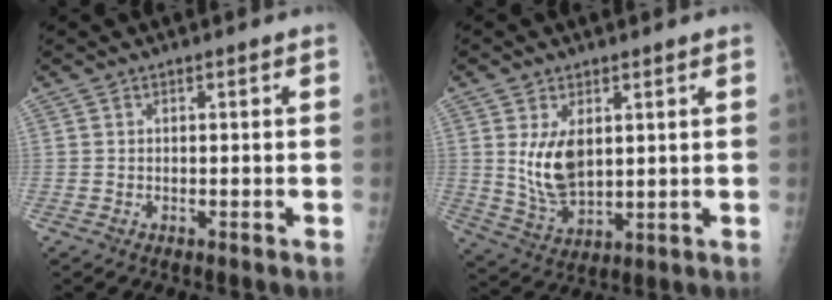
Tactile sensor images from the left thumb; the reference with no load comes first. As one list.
[{"total": 8.8, "force": [2.2, 5.0, 6.9], "torque": [-0.115, -0.022, 0.058]}]